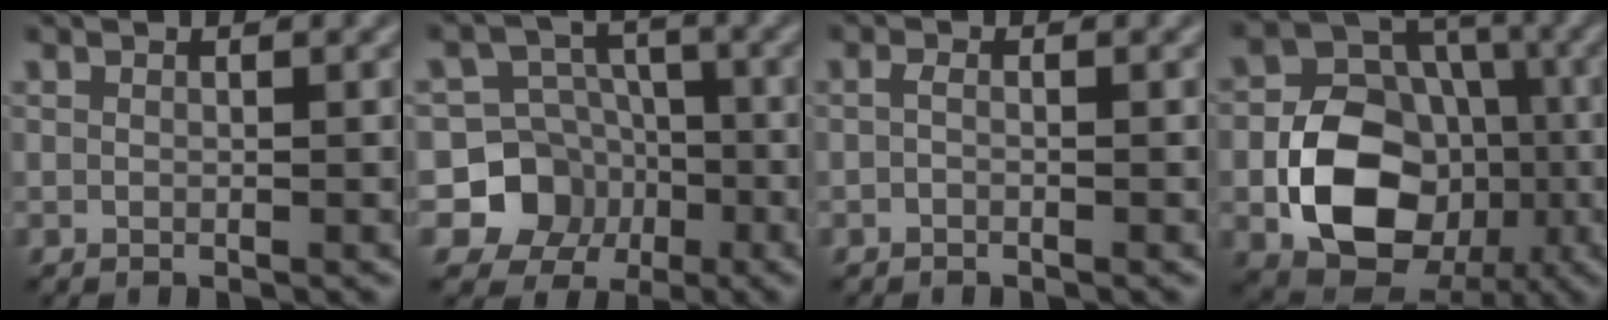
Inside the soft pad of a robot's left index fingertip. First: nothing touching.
{"total": 6.5, "force": [-2.2, 5.9, 1.5], "torque": [-0.007, 0.004, -0.068]}
{"total": 0.6, "force": [-0.2, 0.0, 0.5], "torque": [-0.014, -0.003, -0.004]}
{"total": 11.0, "force": [-2.8, 8.1, 6.9], "torque": [-0.121, -0.004, -0.051]}